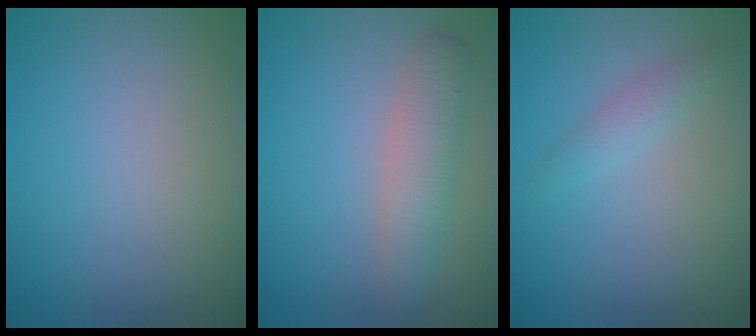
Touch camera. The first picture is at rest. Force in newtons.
{"total": 3.0, "press": 3.0, "slide": 0.1}
{"total": 1.4, "press": 1.4, "slide": 0.0}